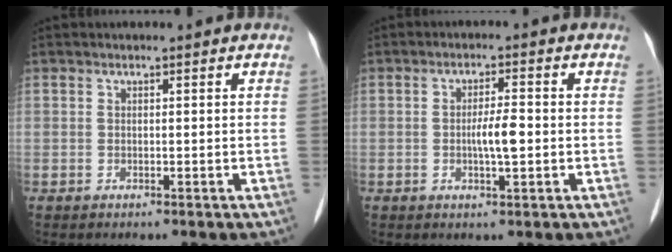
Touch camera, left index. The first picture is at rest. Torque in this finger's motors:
{"motor_torque": [0.85, 0.17, 0.19, 0.06]}